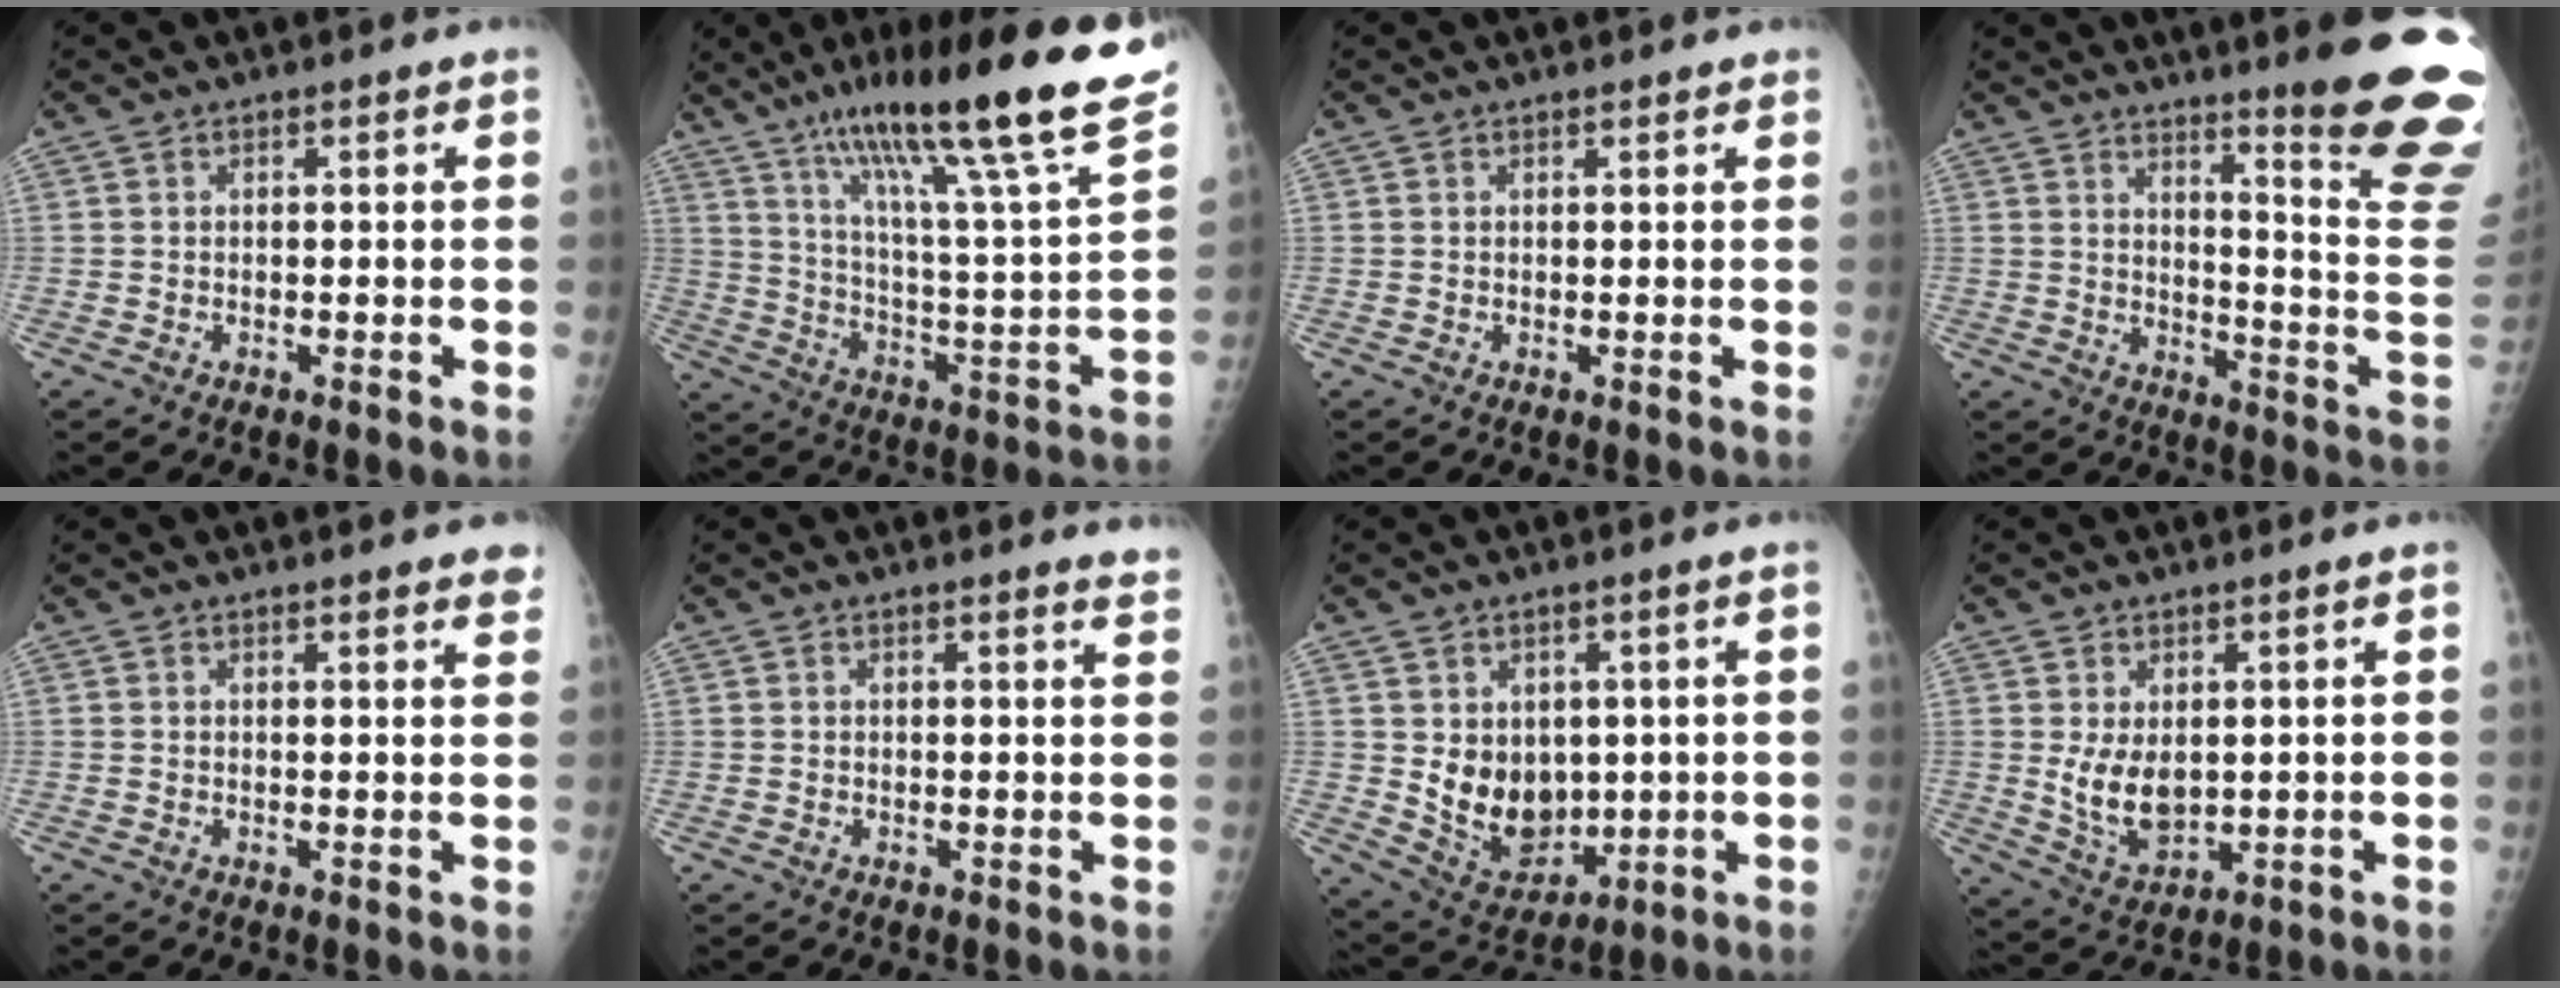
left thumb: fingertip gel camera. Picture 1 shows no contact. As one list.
[{"total": 29.8, "force": [19.7, 3.3, 22.1], "torque": [-0.335, -0.062, 0.306]}, {"total": 0.8, "force": [0.7, 0.2, 0.3], "torque": [-0.004, -0.001, 0.009]}, {"total": 20.7, "force": [14.5, 1.3, 14.7], "torque": [-0.164, -0.125, 0.190]}, {"total": 5.6, "force": [4.9, 1.1, 2.5], "torque": [-0.010, -0.015, 0.047]}, {"total": 2.9, "force": [2.8, 0.1, 0.8], "torque": [-0.008, -0.019, 0.018]}, {"total": 10.6, "force": [0.9, 8.0, 6.9], "torque": [-0.072, -0.024, 0.045]}, {"total": 7.6, "force": [1.2, 4.3, 6.2], "torque": [-0.099, -0.020, 0.043]}]